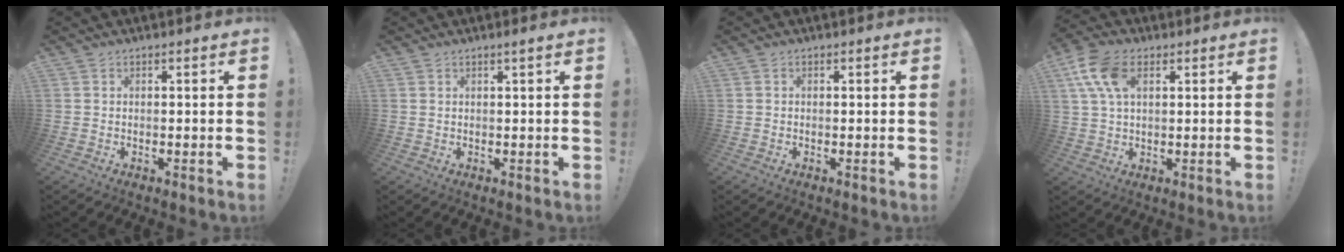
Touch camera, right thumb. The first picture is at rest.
{"total": 1.3, "force": [0.8, -0.1, 1.1], "torque": [-0.020, 0.000, 0.013]}
{"total": 0.0}
{"total": 11.0, "force": [4.1, 6.3, 8.0], "torque": [-0.162, 0.002, 0.081]}